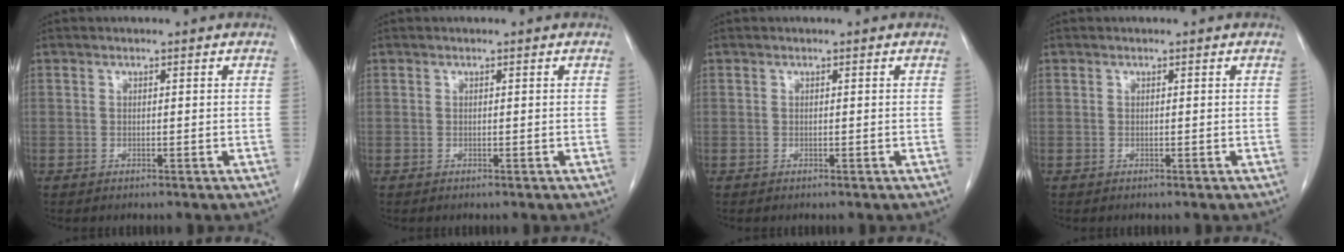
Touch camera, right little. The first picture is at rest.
{"total": 0.0}
{"total": 0.0}
{"total": 0.0}